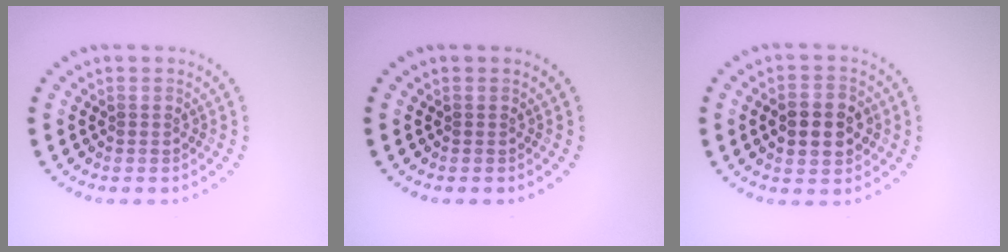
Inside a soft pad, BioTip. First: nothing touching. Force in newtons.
{"total": 0.0}
{"total": 4.6, "press": 4.6, "slide": 0.1}